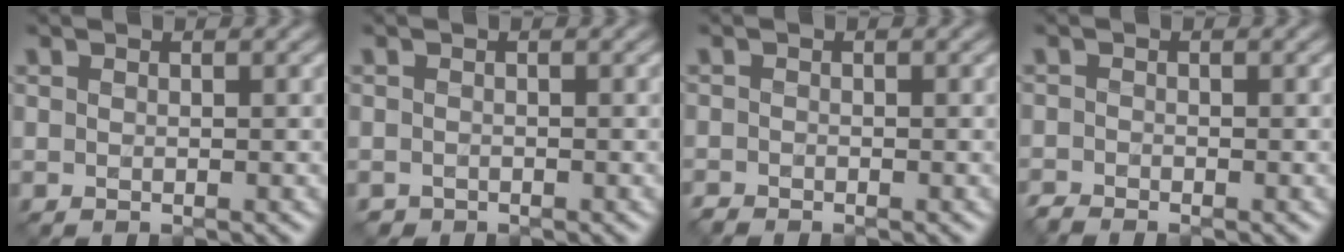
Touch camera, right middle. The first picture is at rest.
{"total": 0.6, "force": [-0.5, 0.2, -0.3], "torque": [0.005, -0.003, -0.008]}
{"total": 0.9, "force": [-0.9, 0.1, 0.0], "torque": [0.002, -0.006, -0.019]}
{"total": 1.3, "force": [-1.2, 0.1, 0.1], "torque": [-0.002, -0.009, -0.030]}